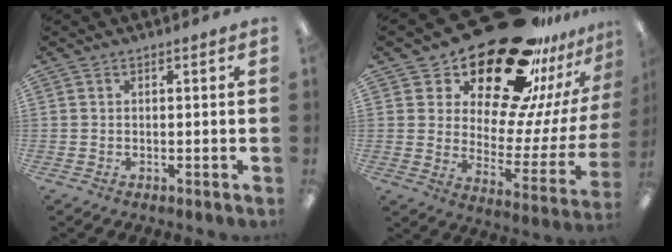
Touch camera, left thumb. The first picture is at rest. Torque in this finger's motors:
{"motor_torque": [2.06, 2.19, 1.38, -1.39, 0.25]}